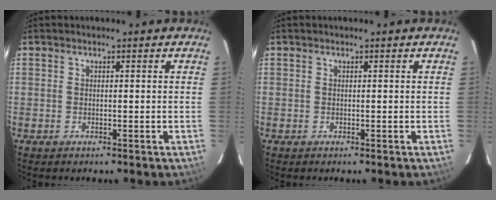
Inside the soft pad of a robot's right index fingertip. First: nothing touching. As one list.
[{"total": 0.0}]